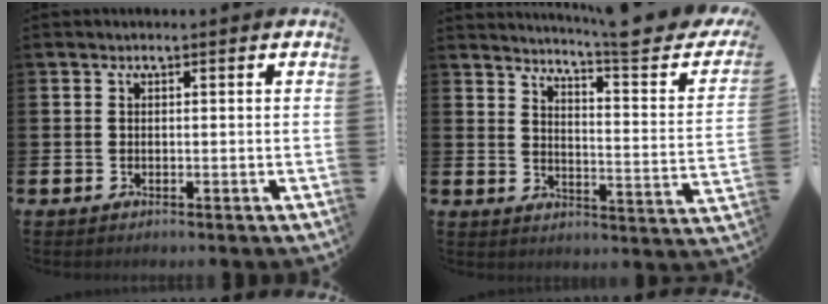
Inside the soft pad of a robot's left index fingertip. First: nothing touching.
{"total": 6.2, "force": [5.2, 0.0, 3.4], "torque": [-0.054, -0.052, 0.073]}